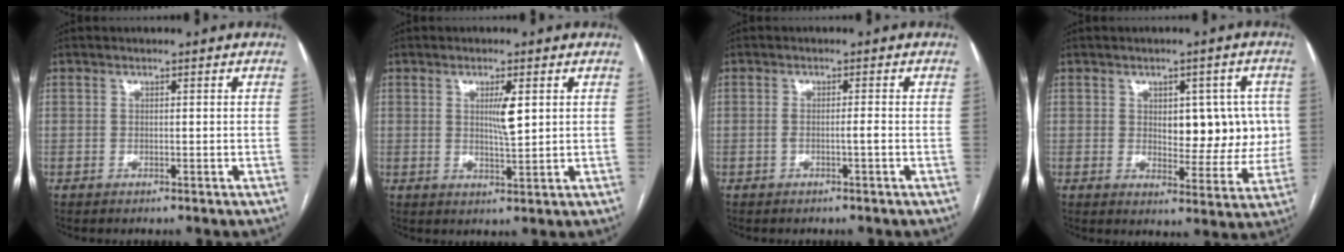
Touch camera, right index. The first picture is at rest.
{"total": 3.9, "force": [1.2, 0.5, 3.7], "torque": [-0.062, -0.005, 0.019]}
{"total": 1.4, "force": [-0.5, -0.2, 1.3], "torque": [-0.023, 0.000, -0.008]}
{"total": 9.1, "force": [1.3, 4.9, 7.5], "torque": [-0.079, 0.012, 0.028]}